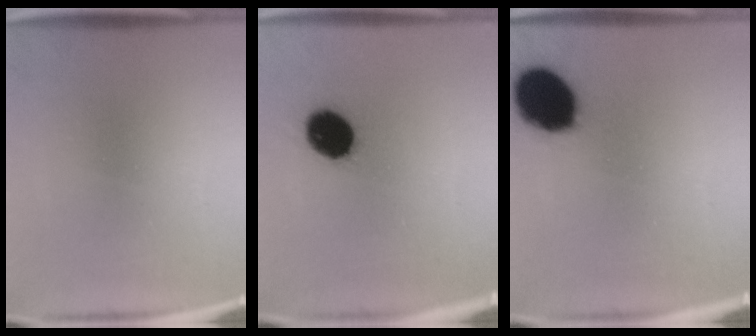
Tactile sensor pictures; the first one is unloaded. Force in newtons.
{"total": 11.9}
{"total": 17.8}